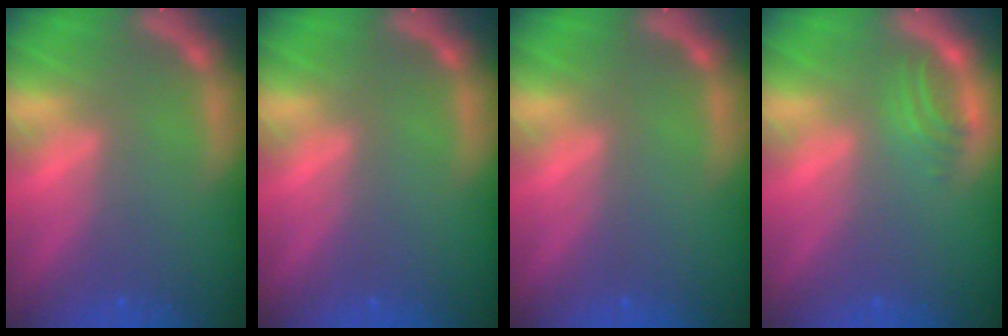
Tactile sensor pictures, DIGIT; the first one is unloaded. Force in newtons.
{"total": 0.0}
{"total": 0.0}
{"total": 2.0}